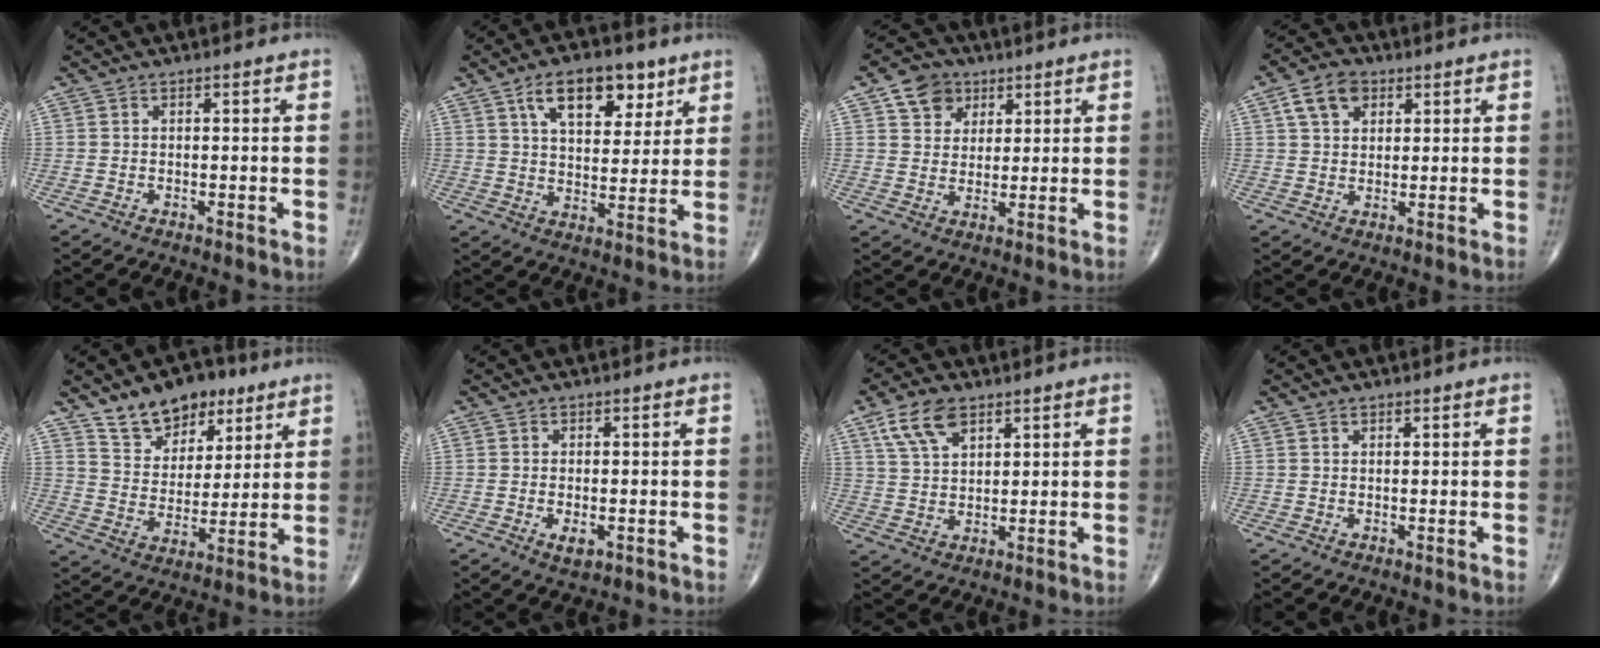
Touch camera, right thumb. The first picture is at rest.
{"total": 13.0, "force": [6.8, 6.8, 8.8], "torque": [-0.106, -0.026, 0.112]}
{"total": 7.4, "force": [3.6, 5.9, 2.6], "torque": [-0.014, -0.012, 0.059]}
{"total": 7.2, "force": [3.1, 5.0, 4.2], "torque": [-0.060, 0.001, 0.051]}
{"total": 13.1, "force": [8.7, 7.9, 5.9], "torque": [-0.057, -0.045, 0.150]}
{"total": 2.9, "force": [-0.9, 1.4, 2.4], "torque": [-0.038, -0.004, -0.010]}
{"total": 8.0, "force": [4.5, 4.3, 5.1], "torque": [-0.088, -0.012, 0.090]}
{"total": 0.7, "force": [0.5, 0.4, 0.1], "torque": [0.003, -0.004, 0.006]}